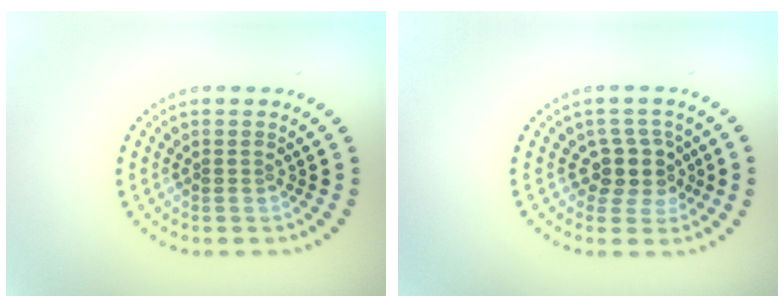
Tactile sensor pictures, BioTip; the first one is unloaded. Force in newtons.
{"total": 2.9, "press": 2.3, "slide": 1.6}